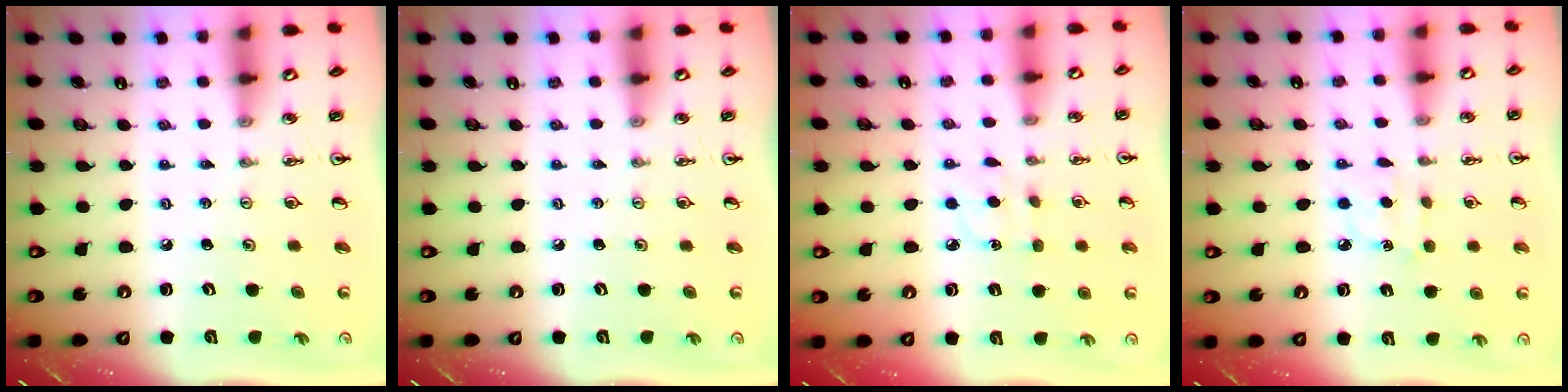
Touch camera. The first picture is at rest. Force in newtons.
{"total": 0.0}
{"total": 4.5, "press": 4.4, "slide": 0.6}
{"total": 5.1, "press": 5.1, "slide": 0.3}